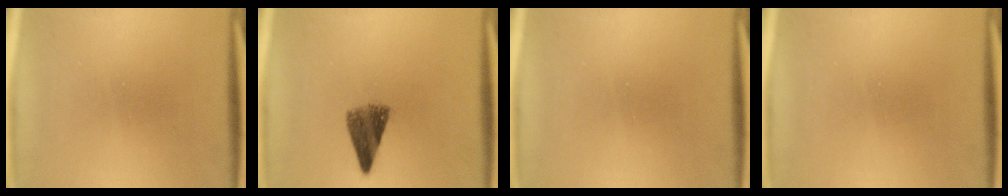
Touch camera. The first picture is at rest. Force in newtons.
{"total": 5.4}
{"total": 0.0}
{"total": 0.0}